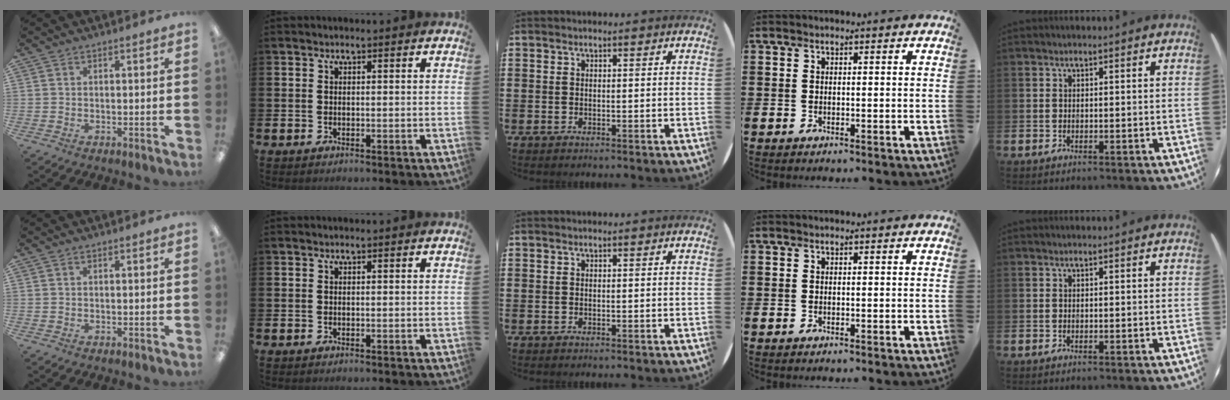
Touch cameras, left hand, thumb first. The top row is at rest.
{}